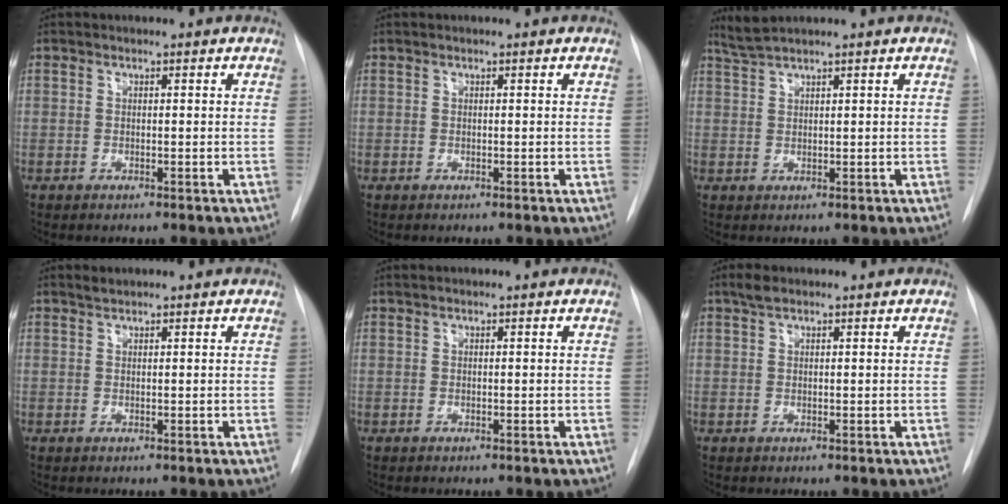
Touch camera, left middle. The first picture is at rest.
{"total": 0.0}
{"total": 2.6, "force": [2.3, -0.6, 1.0], "torque": [-0.027, 0.011, 0.054]}
{"total": 0.7, "force": [0.7, 0.1, 0.1], "torque": [-0.004, 0.003, 0.015]}
{"total": 0.0}
{"total": 1.5, "force": [1.1, 0.5, 0.9], "torque": [-0.018, 0.012, 0.022]}